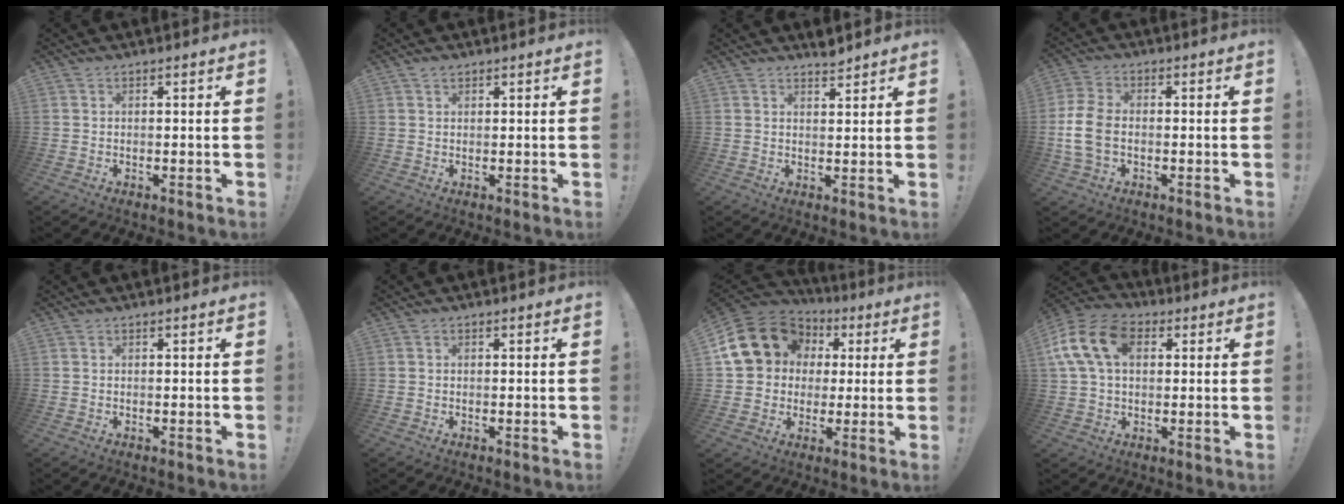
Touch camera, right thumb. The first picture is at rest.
{"total": 1.4, "force": [1.0, 0.8, 0.5], "torque": [-0.009, 0.000, 0.019]}
{"total": 2.8, "force": [2.7, 0.2, 0.7], "torque": [0.006, -0.025, 0.046]}
{"total": 9.4, "force": [-1.6, 6.4, 6.7], "torque": [-0.145, 0.009, -0.025]}
{"total": 0.0}
{"total": 0.0}
{"total": 19.3, "force": [5.8, 16.0, 9.1], "torque": [-0.151, -0.013, 0.130]}
{"total": 16.0, "force": [4.4, 10.9, 10.8], "torque": [-0.201, 0.002, 0.084]}